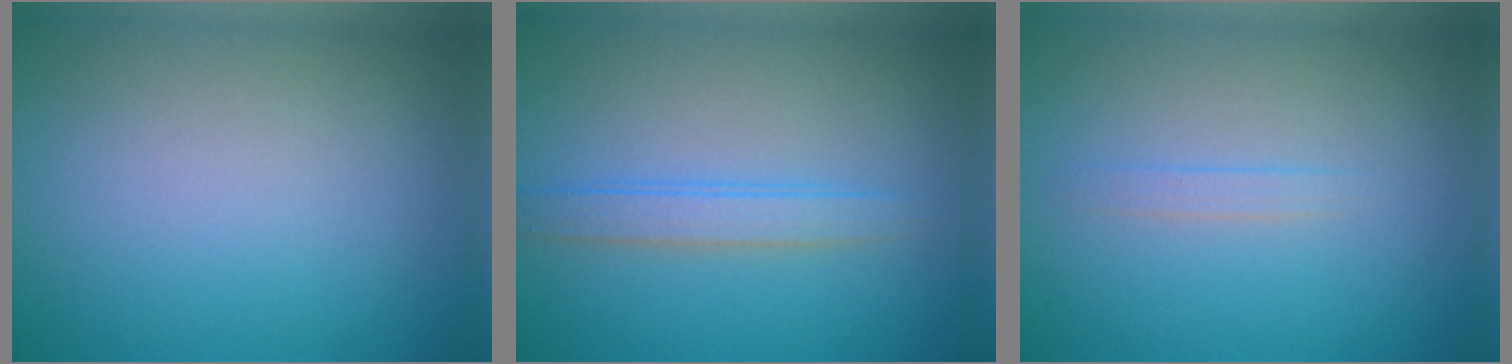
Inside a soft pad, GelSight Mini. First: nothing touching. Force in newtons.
{"total": 2.2, "press": 2.2, "slide": 0.1}
{"total": 0.9, "press": 0.8, "slide": 0.1}